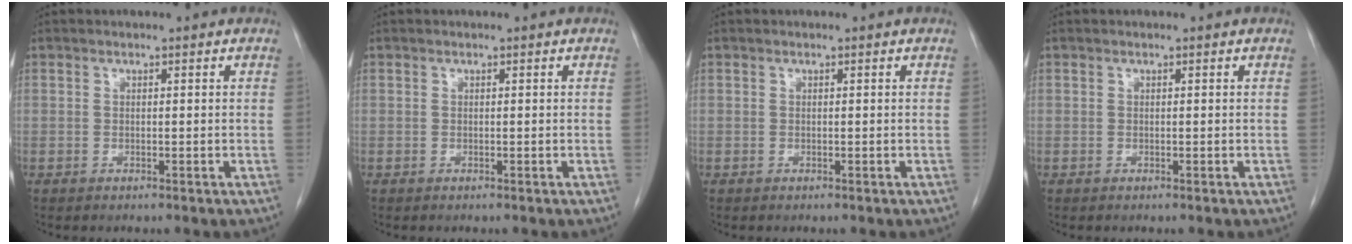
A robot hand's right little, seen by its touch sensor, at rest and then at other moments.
{"total": 0.0}
{"total": 0.0}
{"total": 0.0}